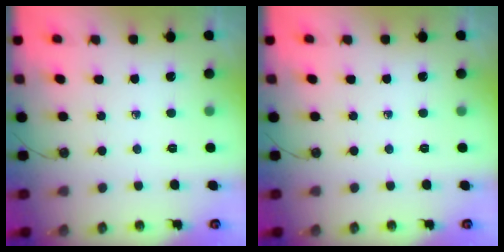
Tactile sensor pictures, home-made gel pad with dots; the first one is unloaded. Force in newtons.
{"total": 0.0}